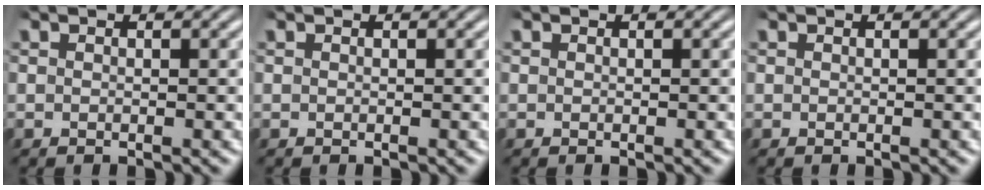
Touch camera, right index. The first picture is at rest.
{"total": 0.0}
{"total": 0.0}
{"total": 0.0}